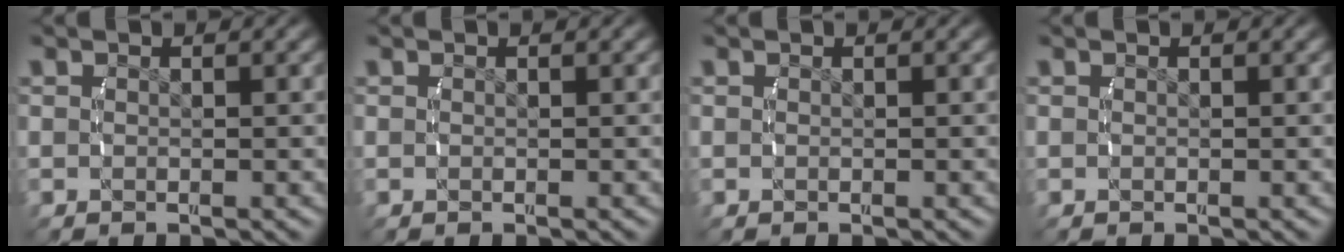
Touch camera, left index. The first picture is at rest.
{"total": 0.0}
{"total": 0.0}
{"total": 0.0}